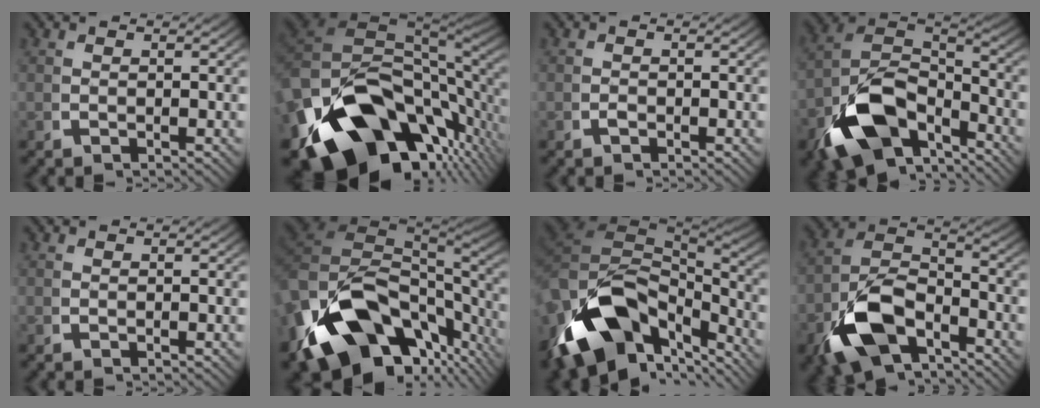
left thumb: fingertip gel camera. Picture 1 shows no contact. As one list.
[{"total": 26.6, "force": [-4.0, 17.3, 19.8], "torque": [-0.355, -0.064, -0.037]}, {"total": 0.5, "force": [-0.4, 0.2, 0.2], "torque": [-0.005, -0.001, -0.010]}, {"total": 14.1, "force": [-3.9, 9.1, 10.1], "torque": [-0.228, -0.058, -0.046]}, {"total": 0.0}, {"total": 21.7, "force": [-4.4, 14.2, 15.8], "torque": [-0.303, -0.061, -0.036]}, {"total": 19.3, "force": [-2.6, 12.4, 14.6], "torque": [-0.278, -0.042, -0.021]}, {"total": 11.8, "force": [-4.1, 7.8, 7.9], "torque": [-0.174, -0.042, -0.058]}]